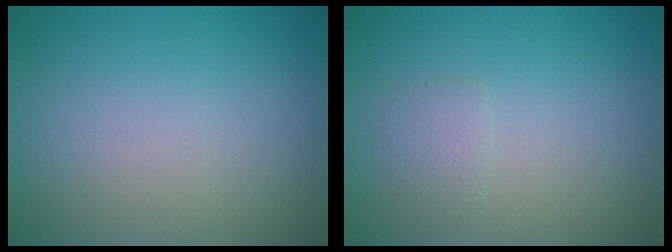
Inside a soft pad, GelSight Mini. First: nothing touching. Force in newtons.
{"total": 1.0, "press": 1.0, "slide": 0.1}